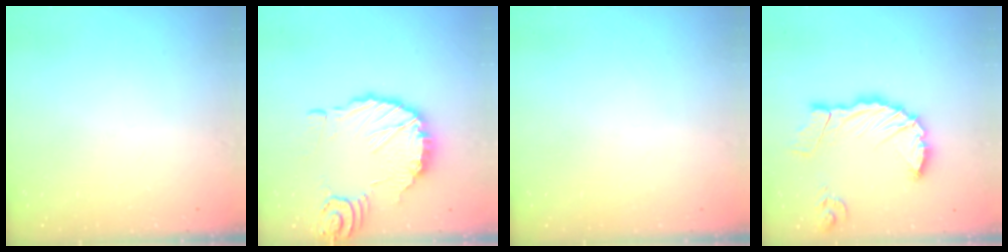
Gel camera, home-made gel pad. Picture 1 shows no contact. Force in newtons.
{"total": 12.1, "press": 12.0, "slide": 1.5}
{"total": 0.0}
{"total": 14.8, "press": 14.7, "slide": 1.6}